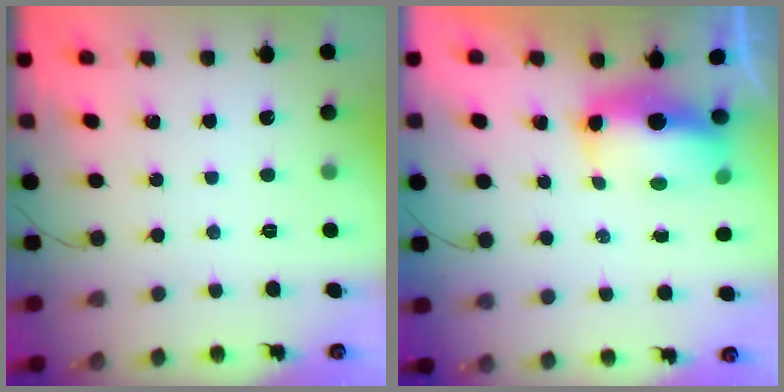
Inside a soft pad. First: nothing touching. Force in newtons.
{"total": 9.2, "press": 9.1, "slide": 1.0}